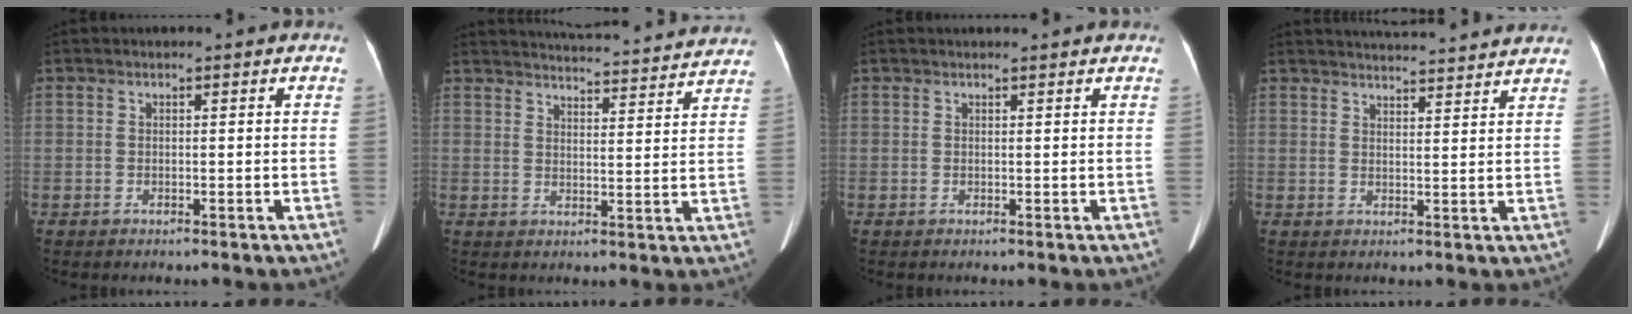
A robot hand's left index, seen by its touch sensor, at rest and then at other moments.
{"total": 20.6, "force": [19.7, 2.4, 5.4], "torque": [-0.074, -0.010, 0.241]}
{"total": 2.6, "force": [2.5, 0.3, 0.8], "torque": [-0.011, 0.018, 0.031]}
{"total": 12.6, "force": [12.1, 1.0, 3.5], "torque": [-0.048, 0.017, 0.149]}